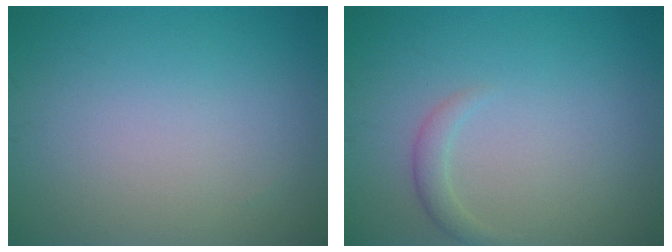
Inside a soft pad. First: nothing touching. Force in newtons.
{"total": 1.3, "press": 1.3, "slide": 0.0}